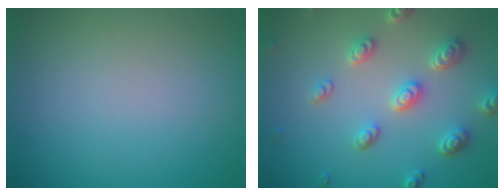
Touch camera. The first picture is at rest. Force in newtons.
{"total": 4.6, "press": 3.8, "slide": 2.7}